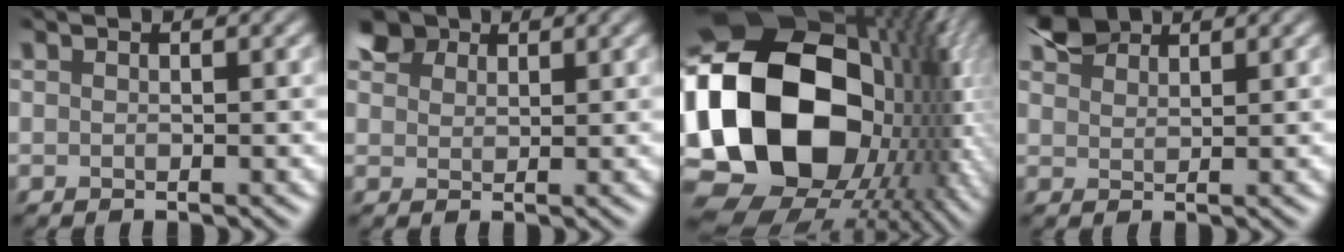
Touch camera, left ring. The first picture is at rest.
{"total": 3.3, "force": [2.2, 2.1, 1.3], "torque": [-0.038, -0.004, 0.043]}
{"total": 20.4, "force": [-3.1, 14.3, 14.2], "torque": [-0.284, 0.003, -0.060]}
{"total": 3.1, "force": [2.4, 1.5, 1.2], "torque": [-0.025, 0.010, 0.039]}